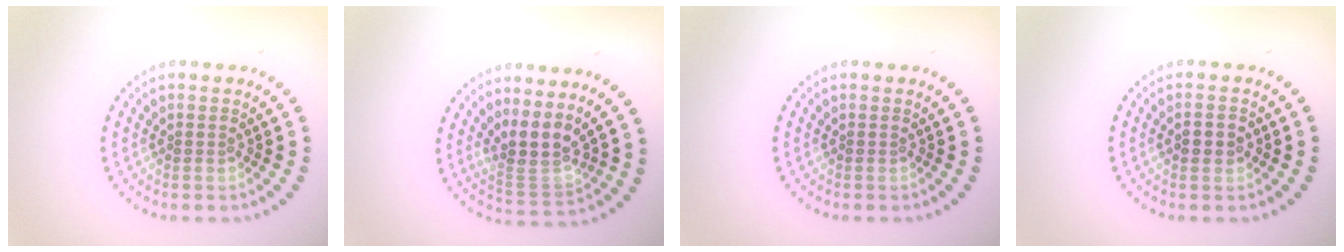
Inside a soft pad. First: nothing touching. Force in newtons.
{"total": 3.4, "press": 2.5, "slide": 2.3}
{"total": 0.0}
{"total": 1.8, "press": 1.8, "slide": 0.3}